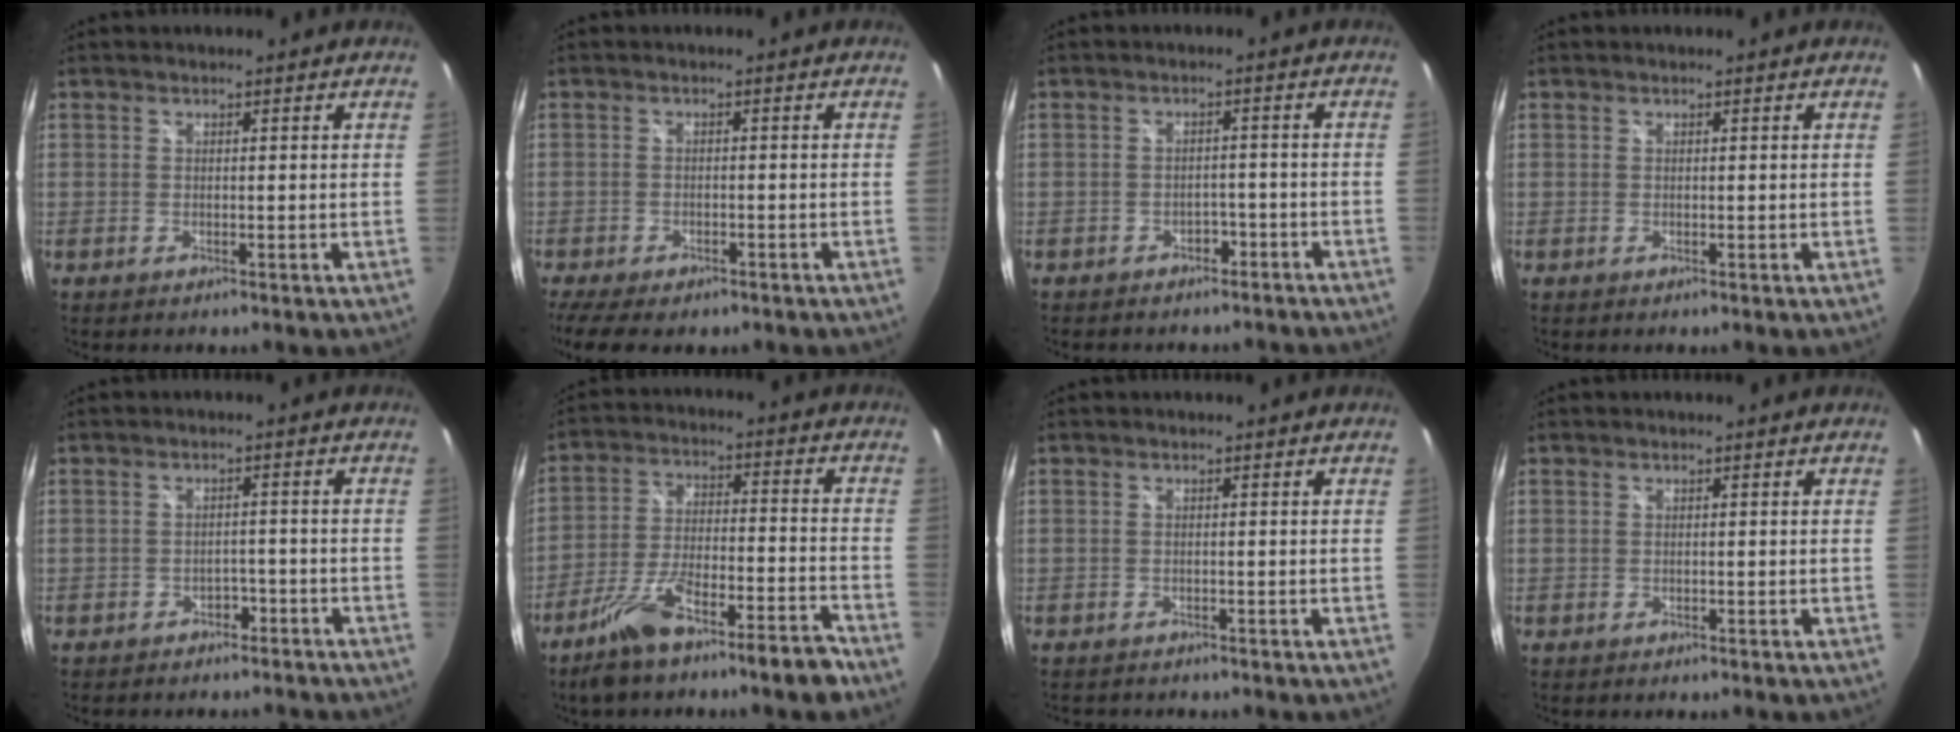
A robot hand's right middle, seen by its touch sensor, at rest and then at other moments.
{"total": 9.8, "force": [-7.2, 3.7, 5.4], "torque": [-0.125, -0.036, -0.117]}
{"total": 6.5, "force": [-5.3, 3.3, 1.8], "torque": [-0.036, 0.008, -0.061]}
{"total": 0.0}
{"total": 7.3, "force": [-6.2, 3.3, 2.1], "torque": [-0.045, 0.006, -0.076]}
{"total": 13.2, "force": [-10.2, 2.1, 8.1], "torque": [-0.152, 0.003, -0.166]}
{"total": 2.9, "force": [-2.7, 0.8, 0.7], "torque": [-0.017, -0.011, -0.040]}
{"total": 0.8, "force": [-0.7, 0.3, 0.2], "torque": [-0.006, 0.001, -0.009]}